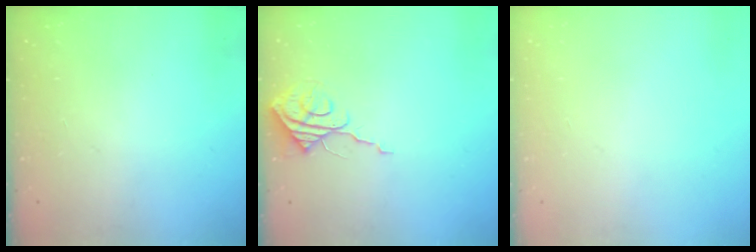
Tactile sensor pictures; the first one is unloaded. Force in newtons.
{"total": 7.7, "press": 7.7, "slide": 0.3}
{"total": 0.0}